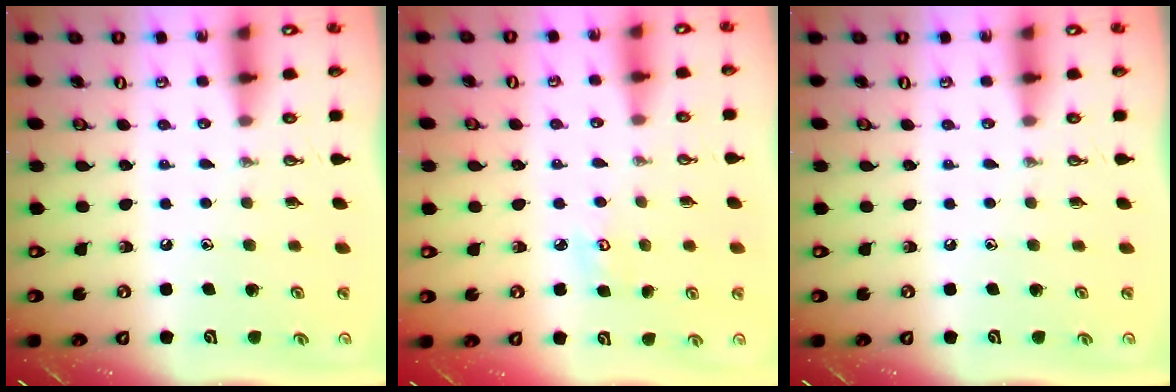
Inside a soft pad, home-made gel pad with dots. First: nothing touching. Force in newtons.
{"total": 3.9, "press": 3.9, "slide": 0.3}
{"total": 0.0}